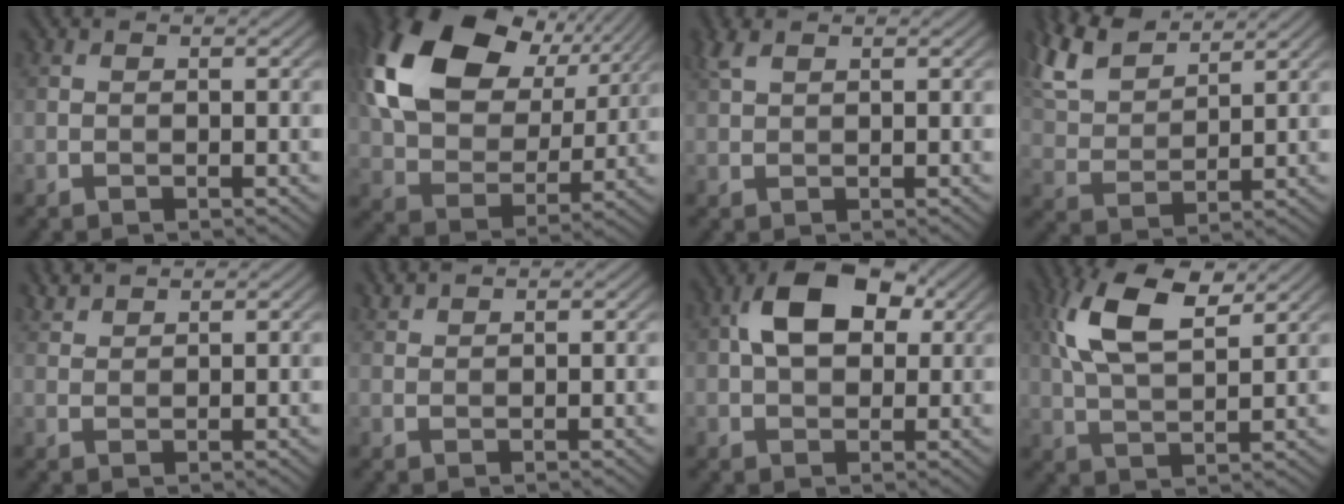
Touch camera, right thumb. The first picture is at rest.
{"total": 19.3, "force": [7.9, 12.7, 12.2], "torque": [-0.279, 0.030, 0.143]}
{"total": 2.5, "force": [1.6, 1.0, 1.7], "torque": [-0.046, 0.011, 0.037]}
{"total": 9.5, "force": [7.3, 3.5, 5.1], "torque": [-0.143, 0.020, 0.152]}
{"total": 2.2, "force": [2.1, 0.4, 0.7], "torque": [-0.019, 0.005, 0.047]}
{"total": 1.4, "force": [1.4, 0.2, 0.4], "torque": [-0.013, 0.007, 0.034]}
{"total": 9.0, "force": [2.3, 5.6, 6.6], "torque": [-0.123, 0.016, 0.032]}
{"total": 10.9, "force": [4.8, 4.6, 8.7], "torque": [-0.198, 0.014, 0.092]}